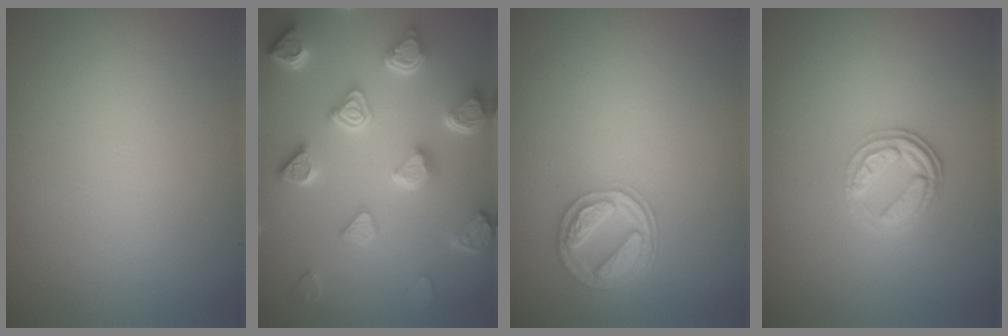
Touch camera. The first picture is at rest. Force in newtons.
{"total": 7.1, "press": 5.5, "slide": 4.4}
{"total": 4.3, "press": 3.4, "slide": 2.6}
{"total": 2.7, "press": 2.5, "slide": 0.9}